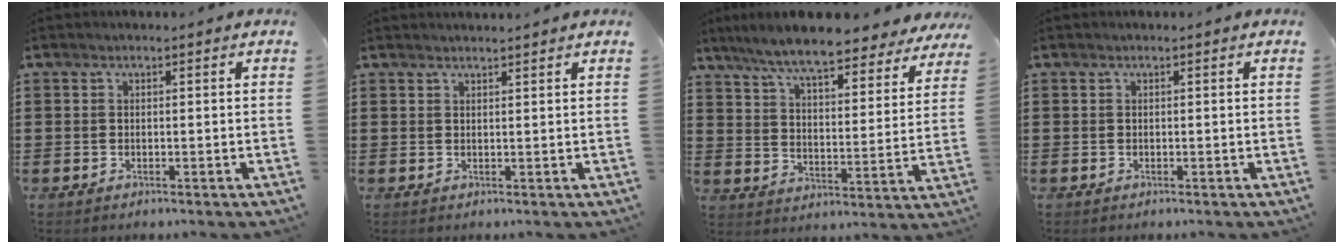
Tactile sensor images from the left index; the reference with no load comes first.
{"total": 1.2, "force": [1.2, -0.1, 0.2], "torque": [-0.005, -0.003, 0.024]}
{"total": 8.3, "force": [7.4, 0.4, 3.7], "torque": [-0.102, -0.042, 0.128]}
{"total": 0.0}